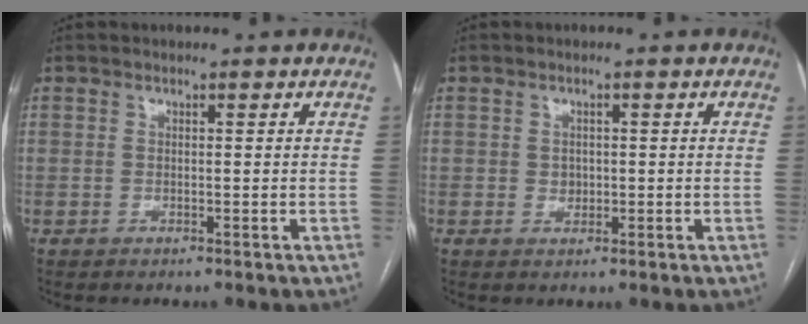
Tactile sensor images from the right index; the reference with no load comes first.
{"total": 1.8, "force": [0.1, 1.6, 0.8], "torque": [-0.009, 0.002, 0.005]}